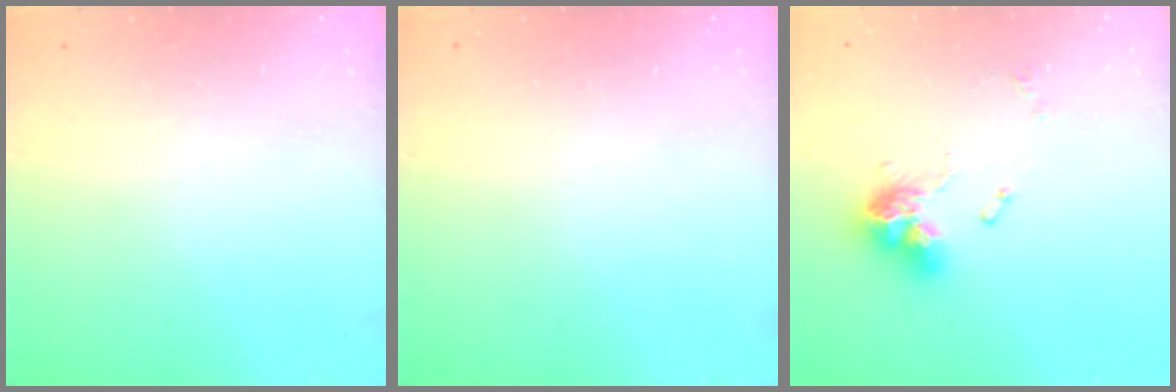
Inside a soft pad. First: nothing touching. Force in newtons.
{"total": 0.0}
{"total": 11.1, "press": 11.0, "slide": 1.1}